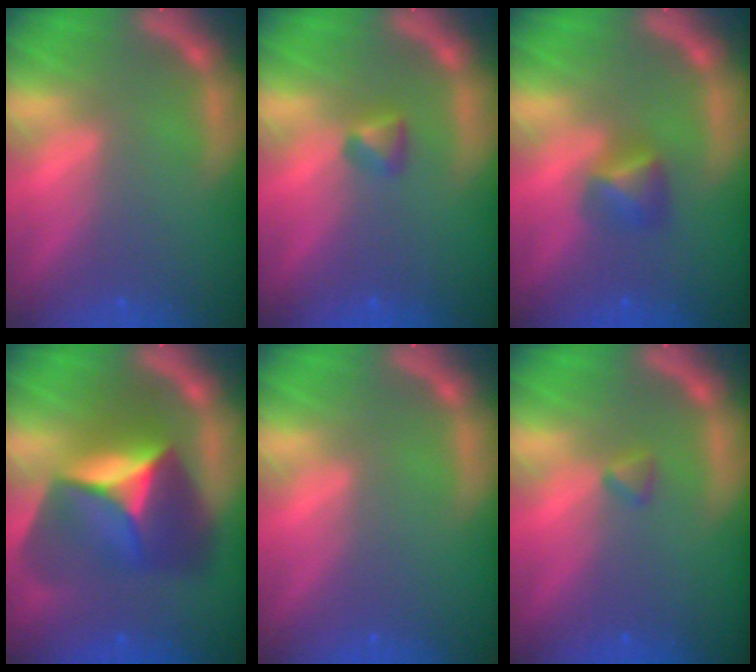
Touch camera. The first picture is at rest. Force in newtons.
{"total": 1.4}
{"total": 2.4}
{"total": 10.0}
{"total": 0.0}
{"total": 0.9}